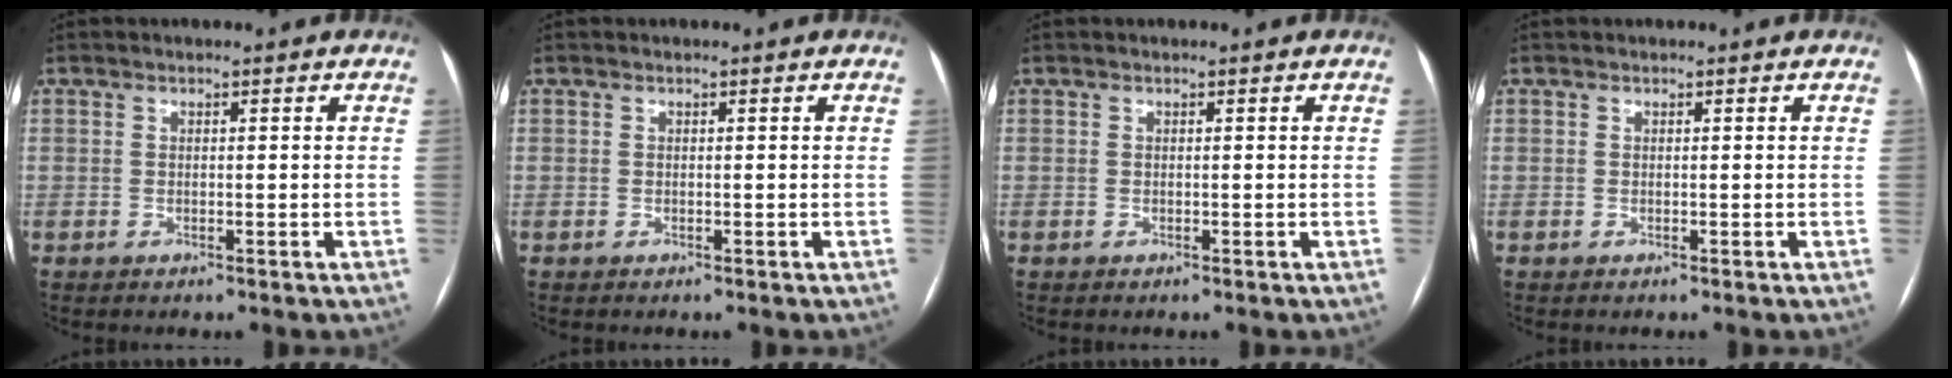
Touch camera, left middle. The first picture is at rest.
{"total": 0.0}
{"total": 0.0}
{"total": 0.0}